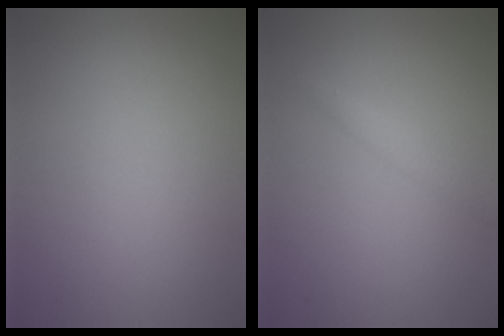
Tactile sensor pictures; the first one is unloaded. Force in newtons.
{"total": 1.3, "press": 1.3, "slide": 0.0}